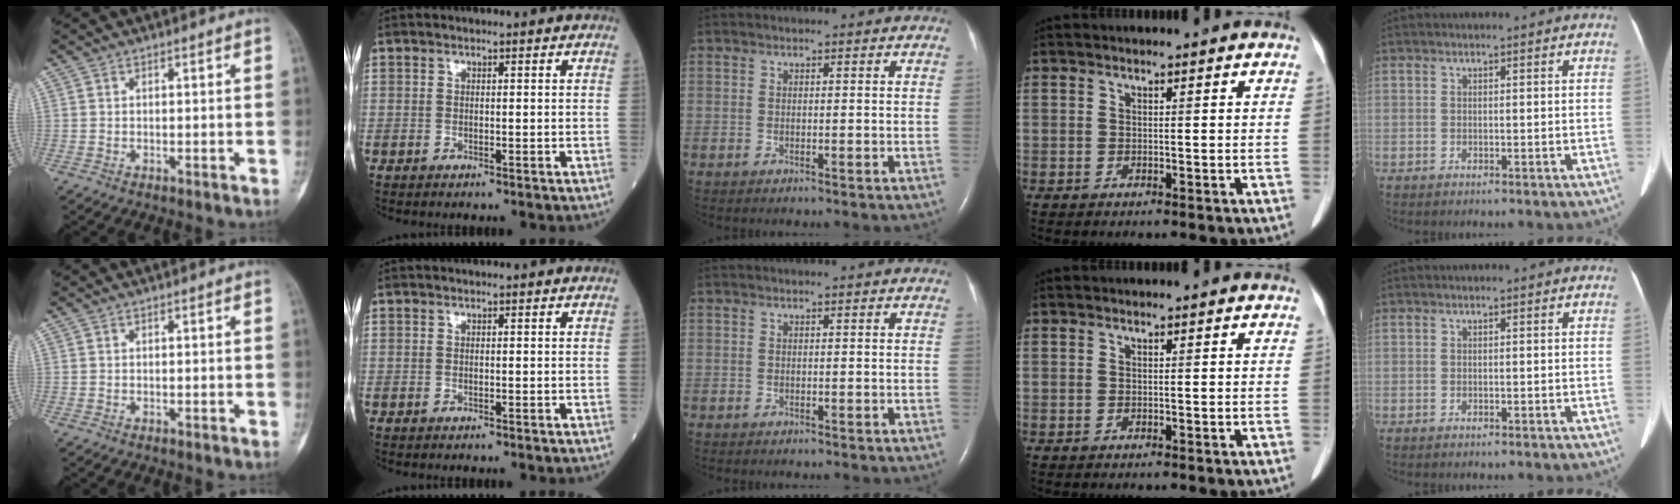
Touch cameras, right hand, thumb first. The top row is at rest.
{}